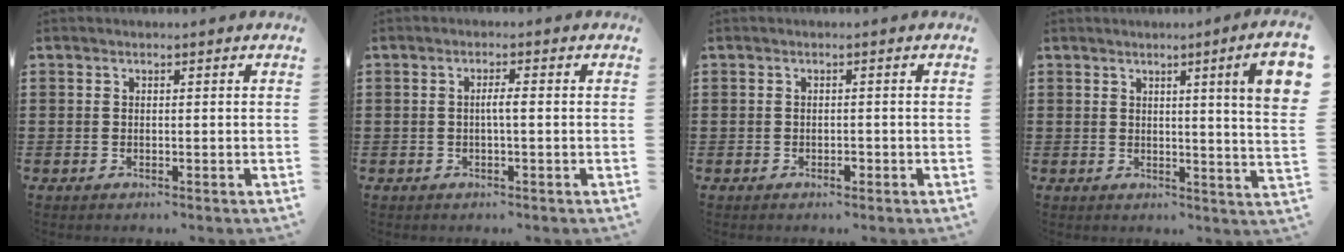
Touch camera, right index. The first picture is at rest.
{"total": 1.9, "force": [-0.2, 0.1, 1.9], "torque": [-0.035, -0.001, -0.006]}
{"total": 1.0, "force": [-0.6, 0.5, 0.7], "torque": [-0.016, -0.003, -0.010]}
{"total": 6.1, "force": [2.6, -0.6, 5.4], "torque": [-0.084, -0.019, 0.036]}